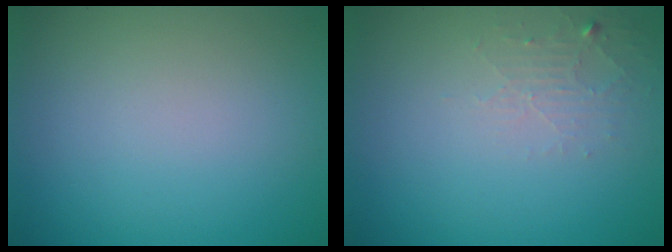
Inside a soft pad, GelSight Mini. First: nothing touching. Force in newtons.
{"total": 1.7, "press": 1.7, "slide": 0.3}